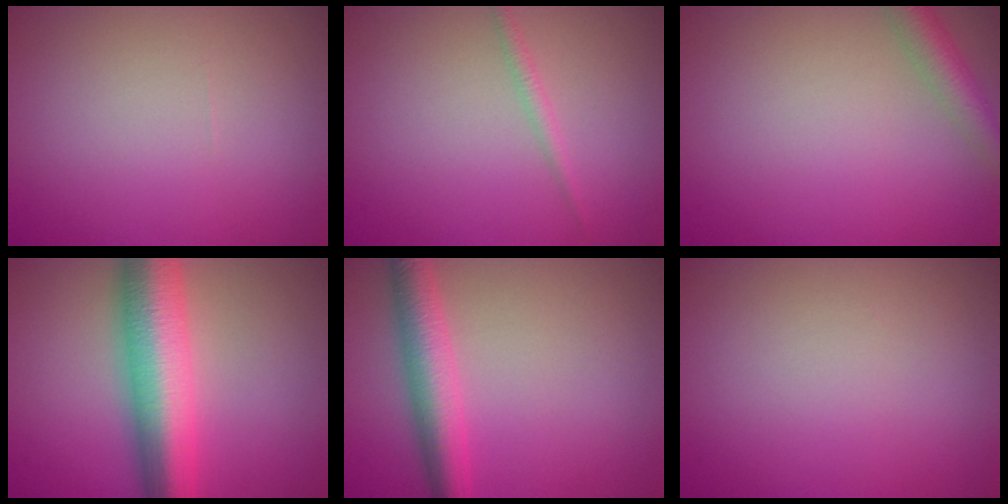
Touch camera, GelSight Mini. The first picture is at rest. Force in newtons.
{"total": 1.1, "press": 1.1, "slide": 0.0}
{"total": 3.0, "press": 3.0, "slide": 0.1}
{"total": 9.7, "press": 9.7, "slide": 0.2}
{"total": 4.7, "press": 4.7, "slide": 0.1}
{"total": 0.0}